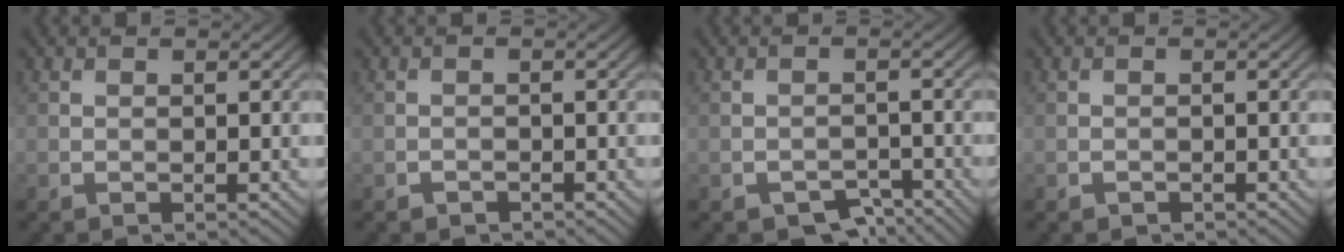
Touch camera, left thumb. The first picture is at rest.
{"total": 0.9, "force": [-0.7, 0.4, 0.2], "torque": [-0.001, -0.002, -0.014]}
{"total": 3.1, "force": [-2.4, 1.5, 1.3], "torque": [-0.017, -0.003, -0.035]}
{"total": 0.6, "force": [-0.4, 0.3, 0.1], "torque": [0.001, -0.003, -0.007]}